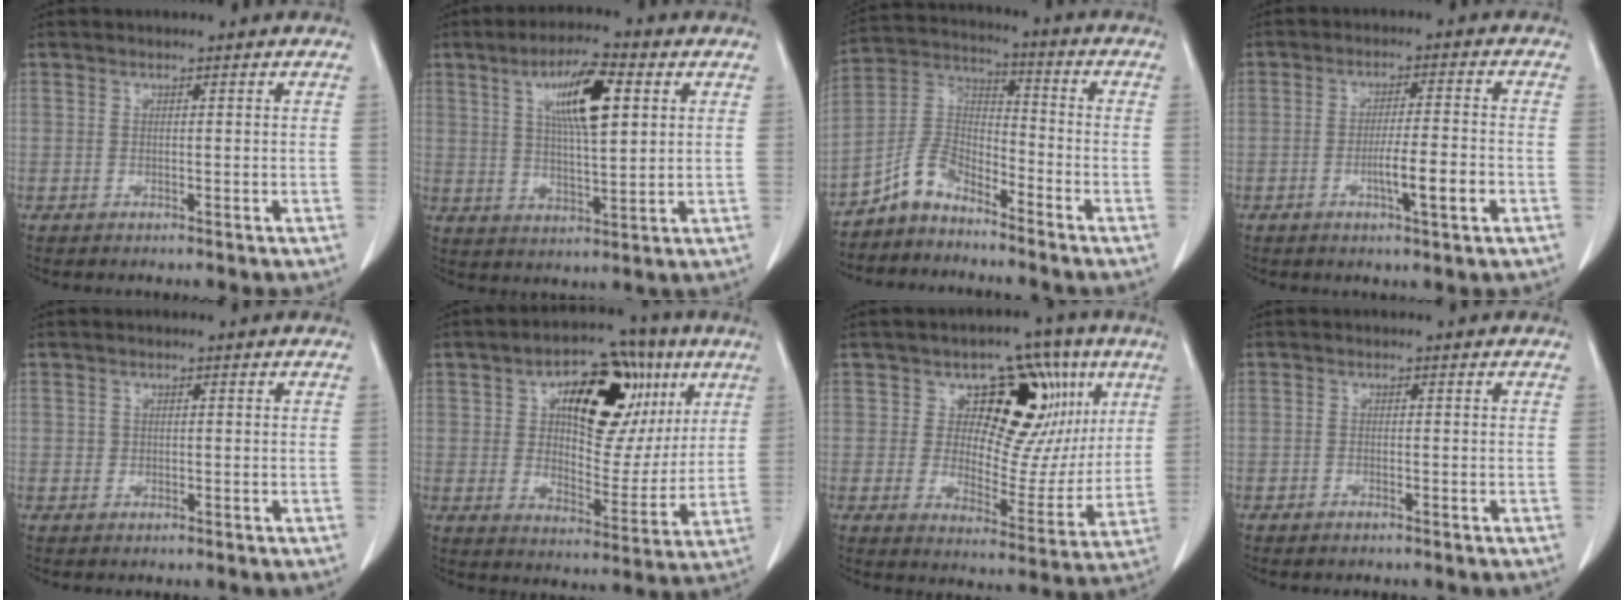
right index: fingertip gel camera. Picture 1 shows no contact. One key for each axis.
{"total": 10.4, "fx": 3.6, "fy": 2.2, "fz": 9.5, "tx": -0.167, "ty": 0.009, "tz": 0.063}
{"total": 7.4, "fx": -6.2, "fy": 3.2, "fz": 2.5, "tx": -0.054, "ty": 0.023, "tz": -0.125}
{"total": 6.2, "fx": -2.1, "fy": 0.2, "fz": 5.8, "tx": -0.092, "ty": -0.003, "tz": -0.030}
{"total": 0.7, "fx": 0.1, "fy": 0.7, "fz": 0.1, "tx": 0.003, "ty": 0.004, "tz": 0.006}
{"total": 19.0, "fx": 7.3, "fy": 10.0, "fz": 14.4, "tx": -0.211, "ty": 0.031, "tz": 0.115}
{"total": 15.3, "fx": 5.9, "fy": 9.2, "fz": 10.8, "tx": -0.114, "ty": 0.026, "tz": 0.090}
{"total": 1.0, "fx": -0.8, "fy": 0.3, "fz": 0.5, "tx": -0.012, "ty": -0.001, "tz": -0.010}